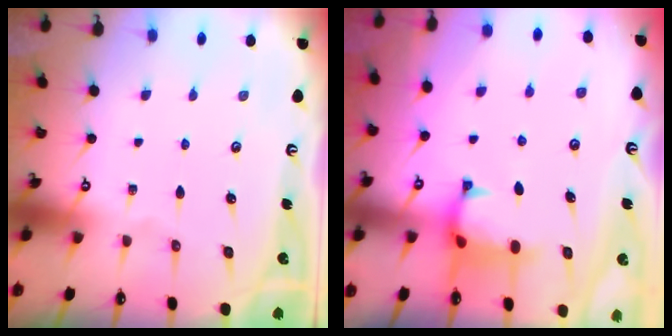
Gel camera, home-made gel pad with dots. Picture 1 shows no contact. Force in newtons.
{"total": 1.2, "press": 0.9, "slide": 0.8}